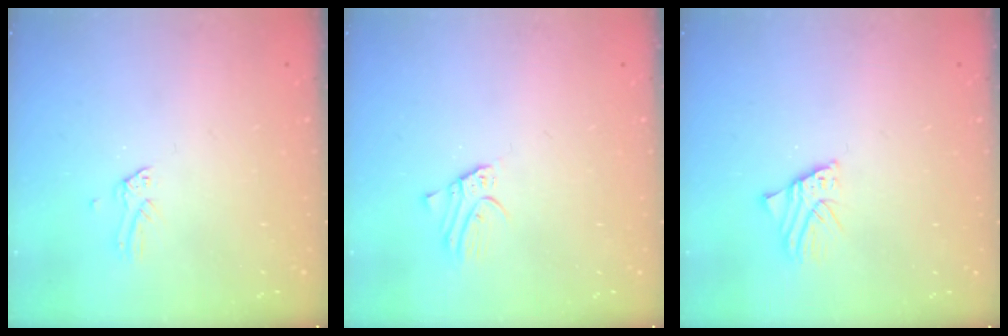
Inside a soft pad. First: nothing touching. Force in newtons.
{"total": 2.3, "press": 2.3, "slide": 0.2}
{"total": 2.6, "press": 2.6, "slide": 0.2}